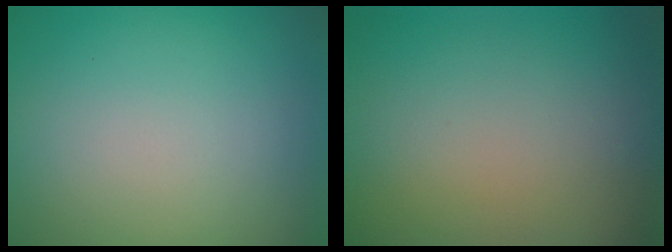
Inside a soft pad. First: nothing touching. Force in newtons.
{"total": 0.0}